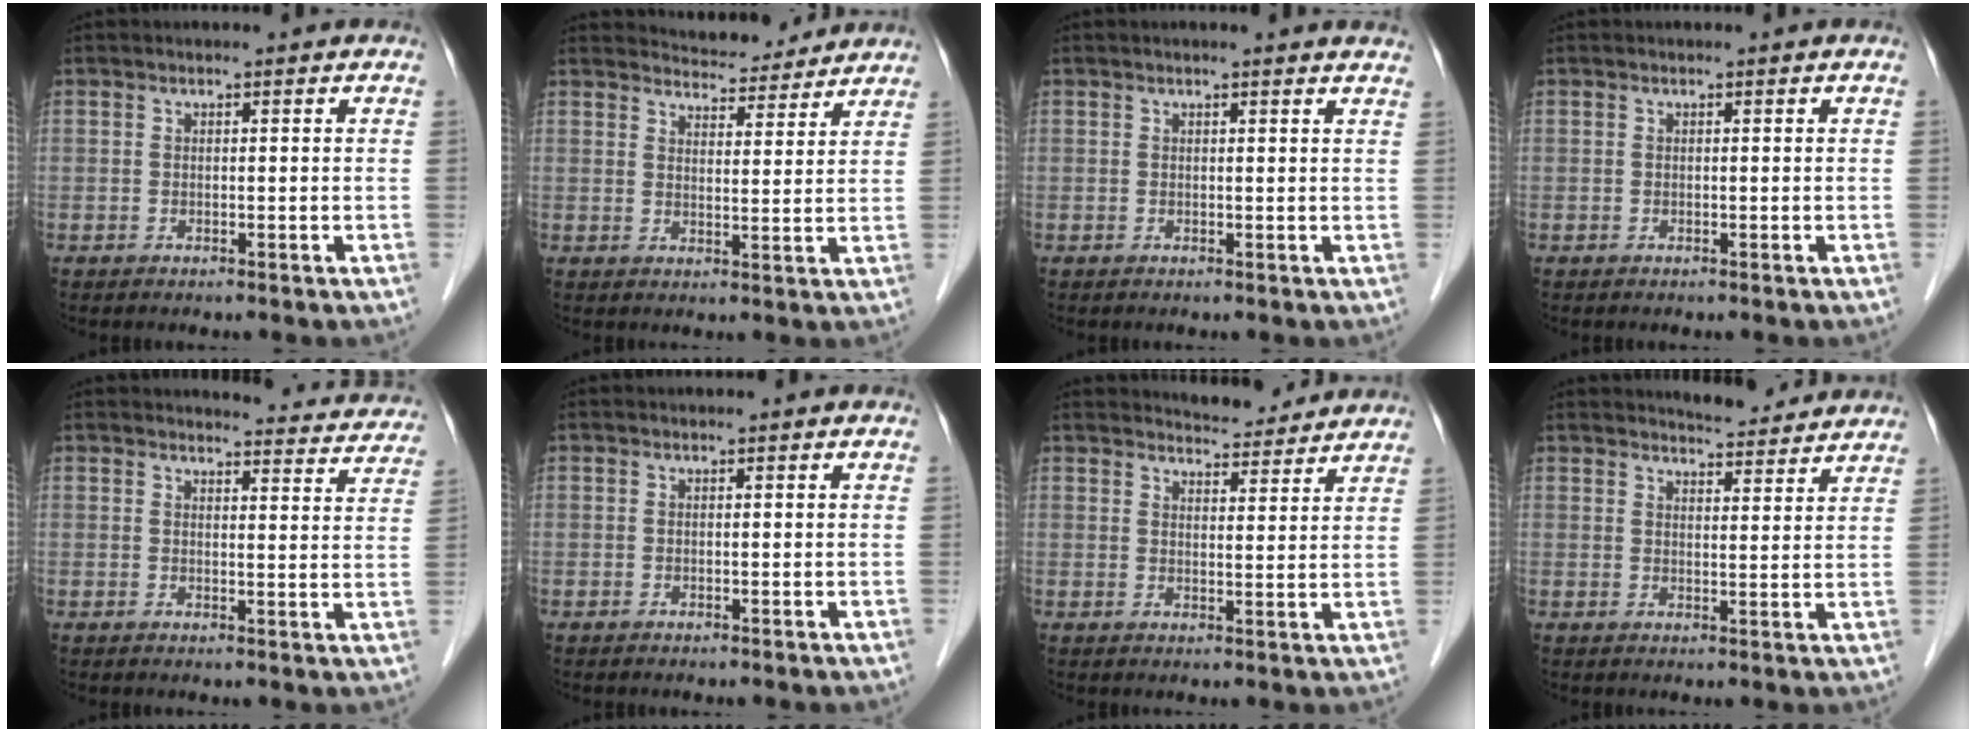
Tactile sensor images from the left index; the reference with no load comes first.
{"total": 7.8, "force": [7.6, 1.5, 1.1], "torque": [-0.016, 0.008, 0.099]}
{"total": 3.4, "force": [3.1, -0.1, 1.3], "torque": [-0.018, 0.005, 0.022]}
{"total": 0.0}
{"total": 11.7, "force": [11.5, 1.8, 1.3], "torque": [0.013, -0.034, 0.105]}
{"total": 0.0}
{"total": 6.6, "force": [6.4, 1.0, 0.9], "torque": [-0.015, 0.007, 0.081]}
{"total": 7.3, "force": [7.0, 1.0, 1.5], "torque": [-0.023, 0.005, 0.084]}